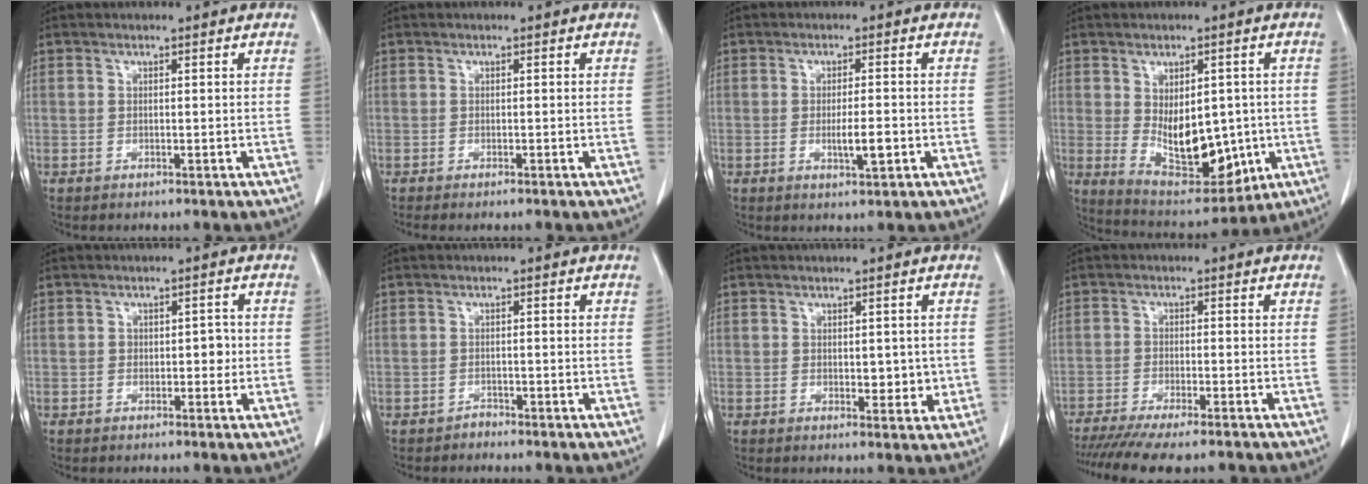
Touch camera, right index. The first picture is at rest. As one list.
[{"total": 1.5, "force": [-1.2, 0.1, 0.9], "torque": [-0.012, -0.002, -0.015]}, {"total": 4.0, "force": [-1.1, 0.6, 3.8], "torque": [-0.065, -0.004, -0.015]}, {"total": 12.7, "force": [-1.1, 6.7, 10.8], "torque": [-0.175, -0.010, 0.010]}, {"total": 2.3, "force": [-0.3, 1.5, 1.7], "torque": [-0.016, 0.007, -0.005]}, {"total": 1.0, "force": [-0.9, 0.3, -0.2], "torque": [0.006, 0.000, -0.020]}, {"total": 3.5, "force": [-0.1, 2.0, 2.9], "torque": [-0.030, -0.004, 0.003]}, {"total": 12.4, "force": [-10.4, 1.2, 6.5], "torque": [-0.092, -0.019, -0.157]}]